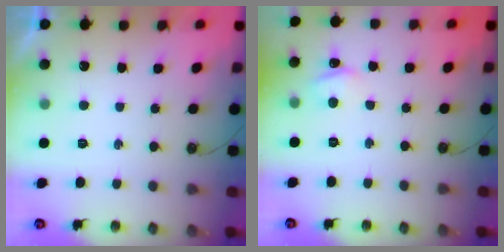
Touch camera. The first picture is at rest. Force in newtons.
{"total": 2.9, "press": 2.8, "slide": 0.3}